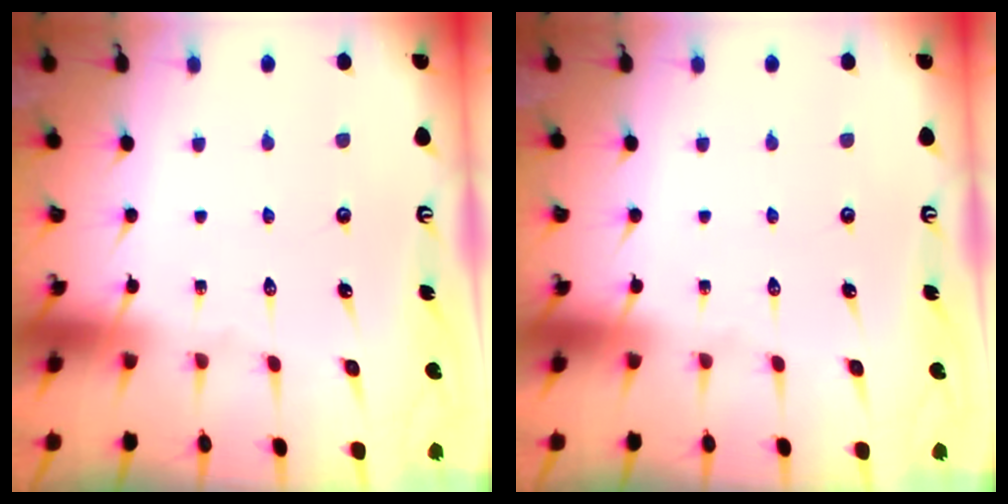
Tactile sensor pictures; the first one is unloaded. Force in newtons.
{"total": 0.0}